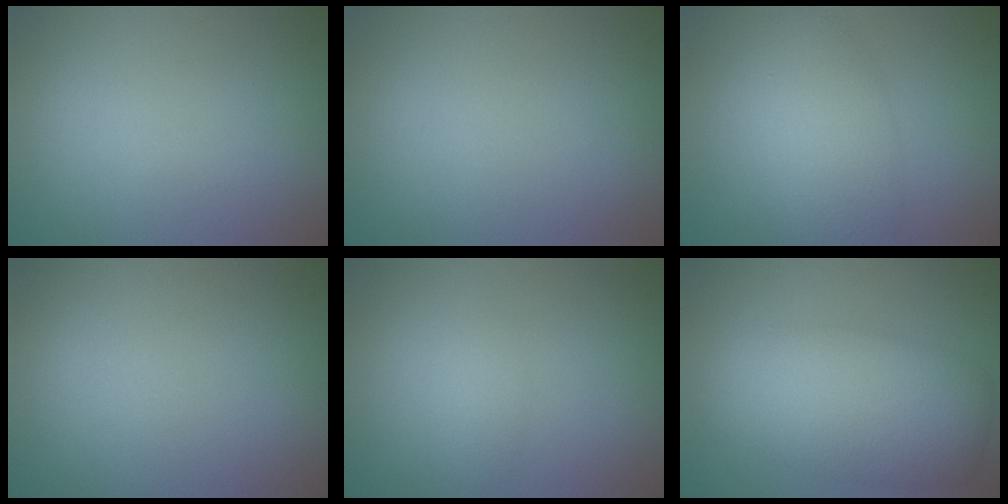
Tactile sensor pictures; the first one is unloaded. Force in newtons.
{"total": 0.0}
{"total": 5.1, "press": 5.1, "slide": 0.1}
{"total": 0.0}
{"total": 1.2, "press": 1.2, "slide": 0.0}
{"total": 7.5, "press": 7.5, "slide": 0.3}